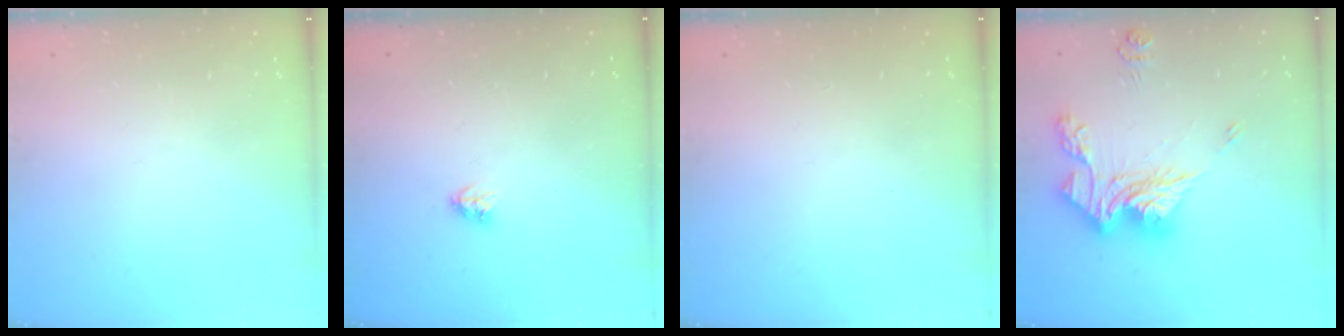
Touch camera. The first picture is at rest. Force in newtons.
{"total": 3.4, "press": 3.4, "slide": 0.4}
{"total": 1.1, "press": 1.1, "slide": 0.1}
{"total": 17.0, "press": 16.9, "slide": 1.7}